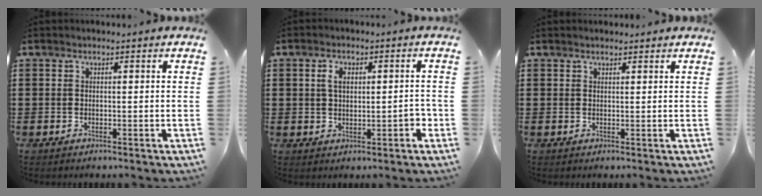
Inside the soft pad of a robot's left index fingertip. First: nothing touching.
{"total": 4.1, "force": [0.4, 2.0, 3.5], "torque": [-0.061, 0.008, 0.002]}
{"total": 0.9, "force": [0.9, 0.2, 0.2], "torque": [-0.005, 0.001, 0.017]}